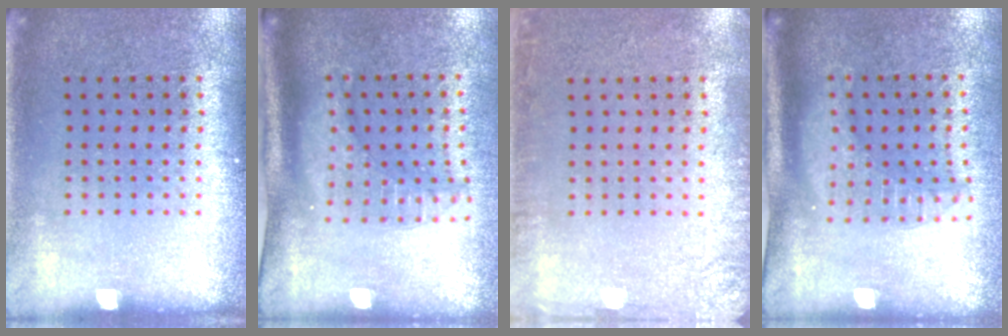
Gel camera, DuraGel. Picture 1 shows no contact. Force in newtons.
{"total": 2.1, "press": 1.6, "slide": 1.5}
{"total": 2.1, "press": 2.1, "slide": 0.3}
{"total": 1.9, "press": 1.6, "slide": 1.1}